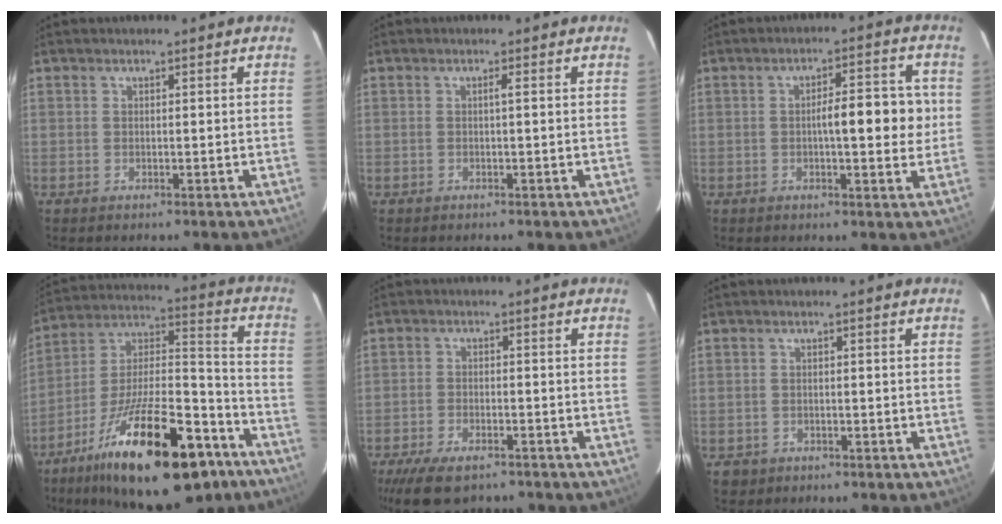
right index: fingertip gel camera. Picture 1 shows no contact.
{"total": 0.6, "force": [0.0, -0.2, 0.6], "torque": [-0.007, 0.001, 0.002]}
{"total": 7.6, "force": [0.1, 2.0, 7.3], "torque": [-0.102, 0.017, 0.002]}
{"total": 26.5, "force": [-16.6, 6.7, 19.5], "torque": [-0.306, -0.002, -0.270]}
{"total": 8.8, "force": [-6.7, 3.4, 4.4], "torque": [-0.073, -0.008, -0.104]}
{"total": 2.1, "force": [-1.0, 1.9, -0.1], "torque": [-0.005, 0.007, -0.014]}